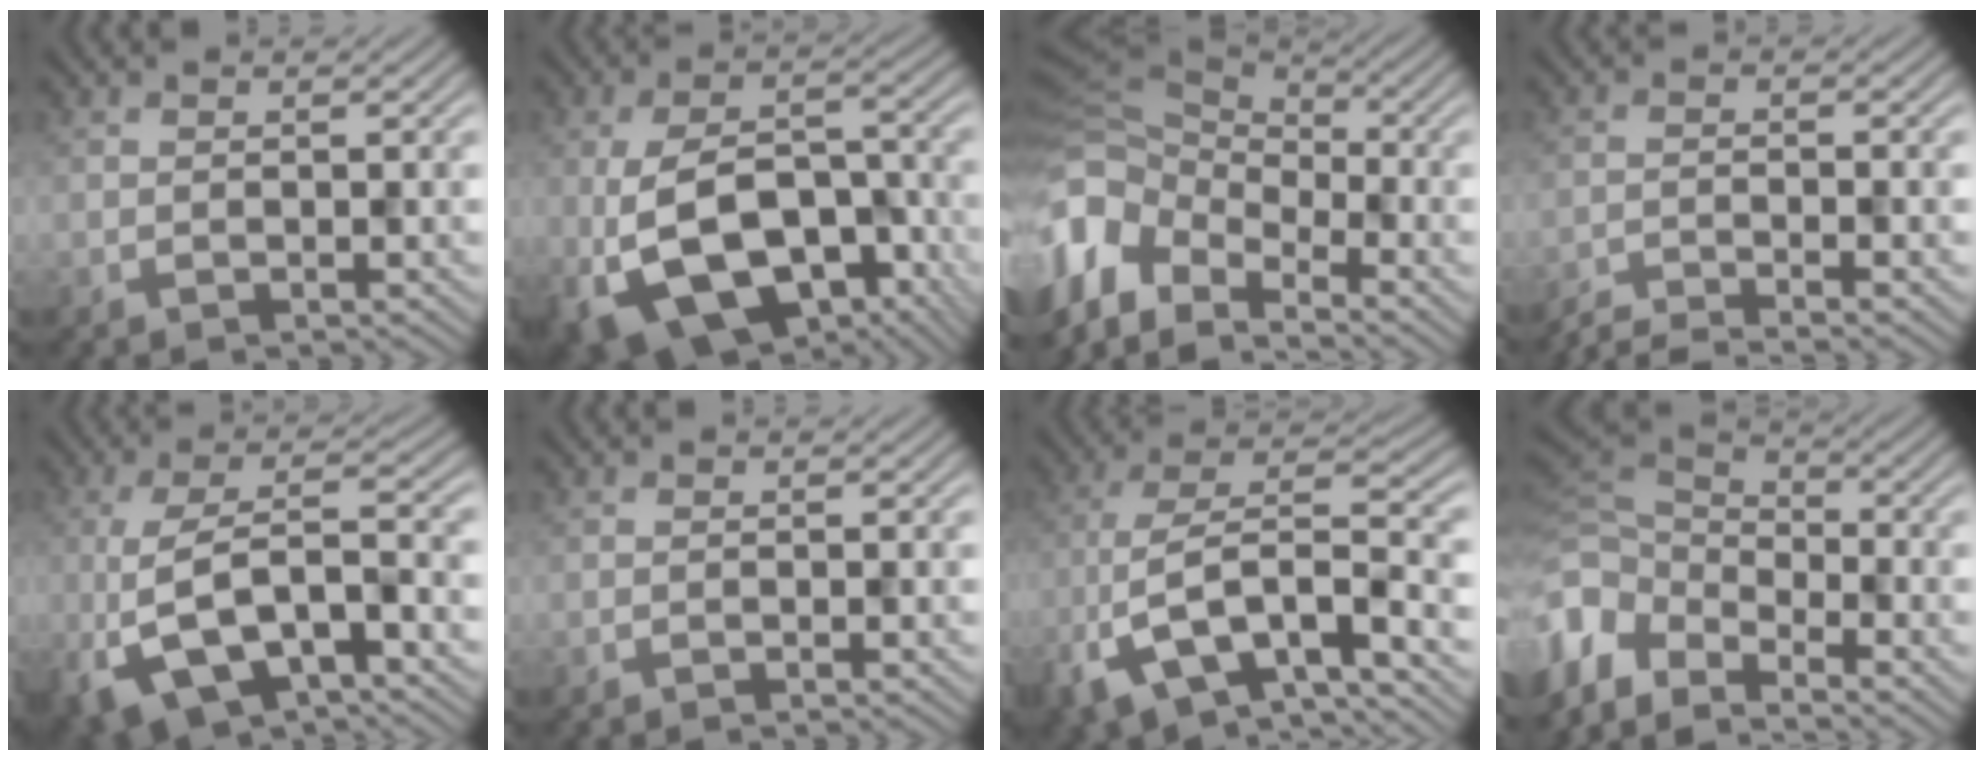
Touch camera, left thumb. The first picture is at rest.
{"total": 15.3, "force": [-6.4, 8.1, 11.2], "torque": [-0.207, -0.020, -0.106]}
{"total": 10.9, "force": [-5.1, 7.0, 6.6], "torque": [-0.194, -0.024, -0.080]}
{"total": 4.3, "force": [-3.8, 0.3, 2.0], "torque": [-0.036, -0.003, -0.080]}
{"total": 11.2, "force": [-4.5, 3.9, 9.5], "torque": [-0.187, -0.006, -0.081]}
{"total": 0.0}
{"total": 12.0, "force": [-6.1, 4.4, 9.4], "torque": [-0.185, -0.009, -0.118]}
{"total": 8.6, "force": [-4.6, 4.9, 5.3], "torque": [-0.147, -0.008, -0.092]}